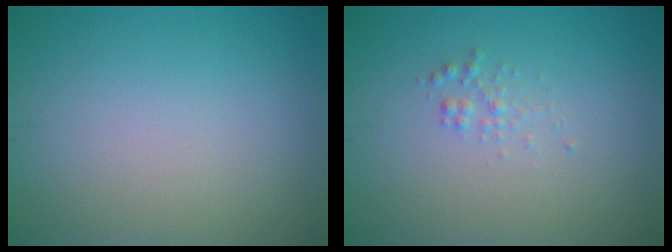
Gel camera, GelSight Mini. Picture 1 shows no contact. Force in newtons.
{"total": 1.0, "press": 1.0, "slide": 0.0}